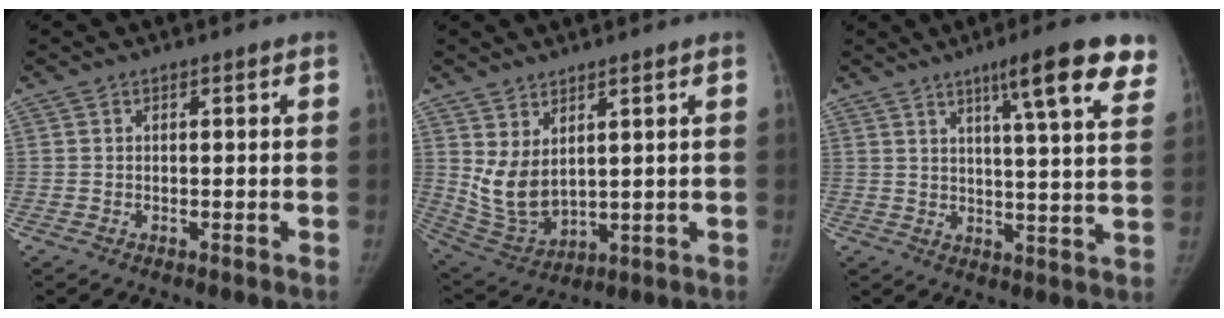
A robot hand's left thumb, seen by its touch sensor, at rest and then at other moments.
{"total": 8.4, "force": [3.2, 4.8, 6.2], "torque": [-0.106, -0.030, 0.085]}
{"total": 14.8, "force": [8.9, 1.8, 11.6], "torque": [-0.144, -0.037, 0.116]}